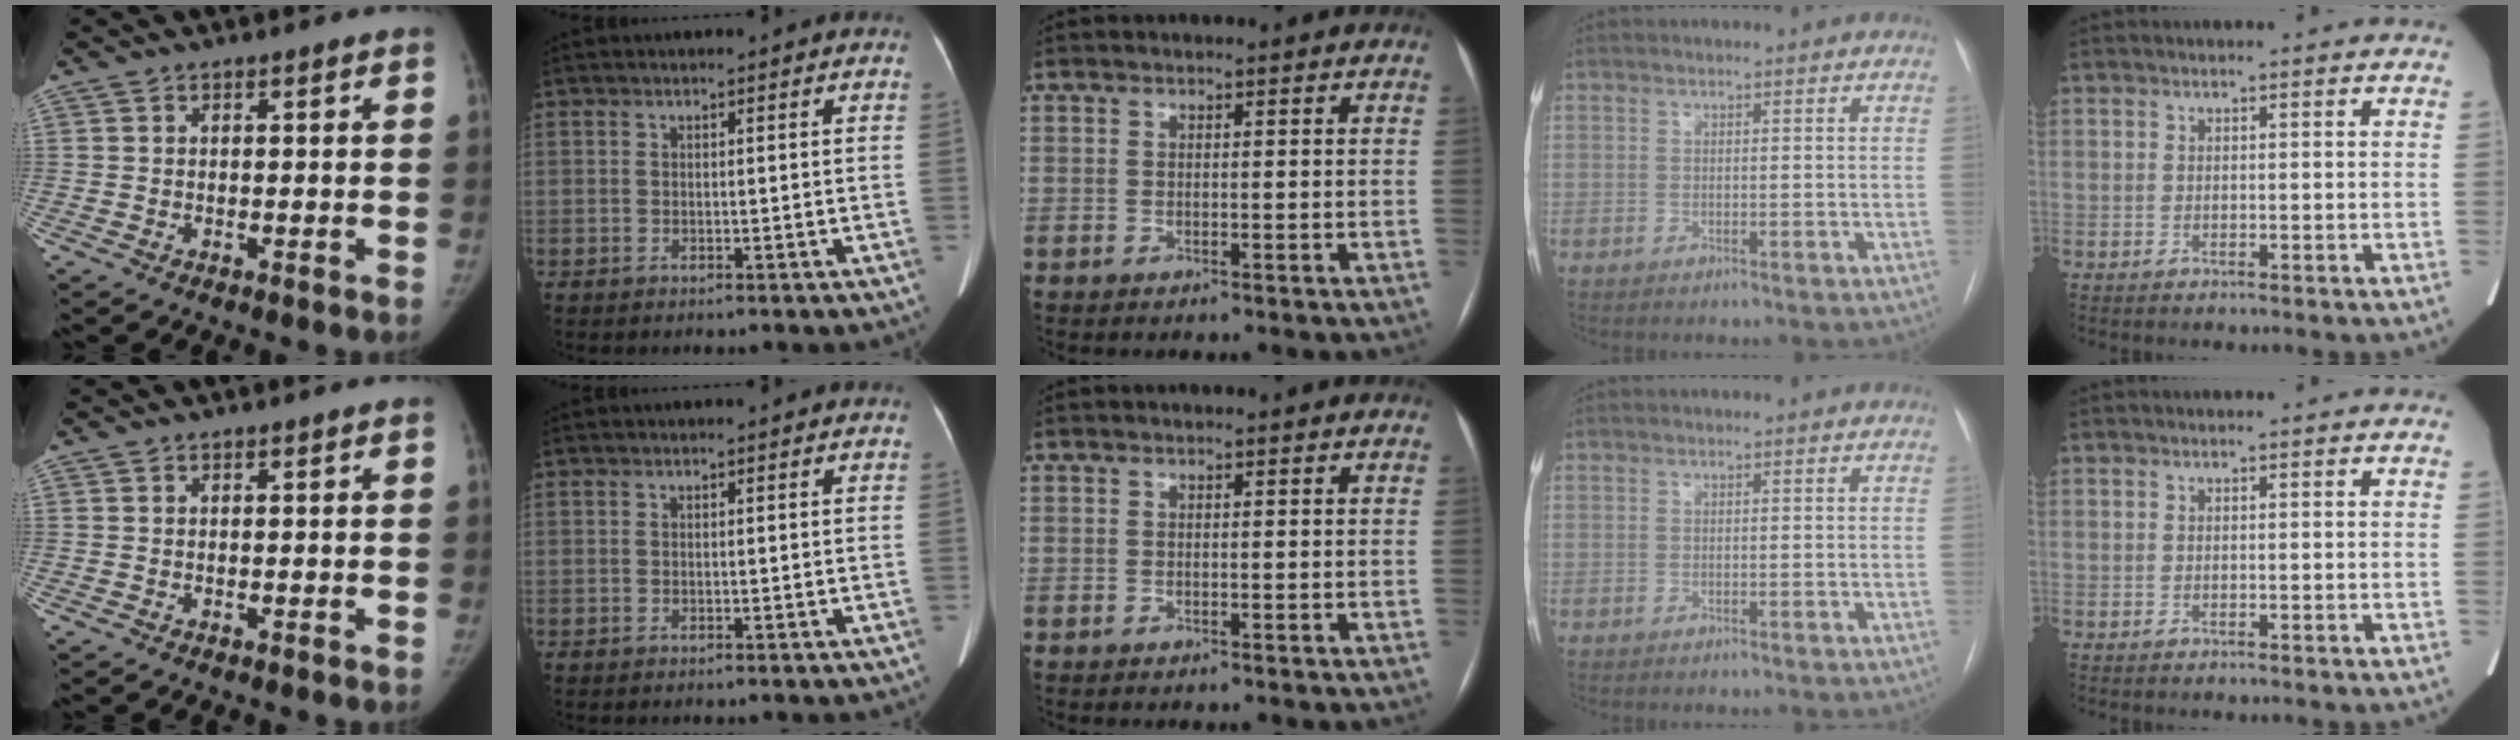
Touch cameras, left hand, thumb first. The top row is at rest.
{}